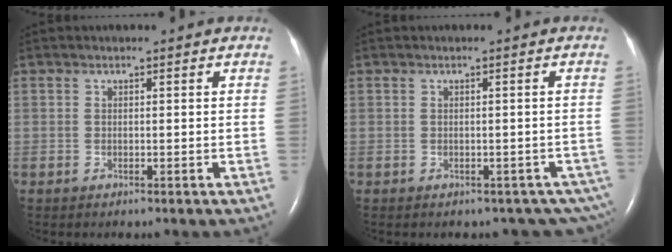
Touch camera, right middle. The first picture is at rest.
{"total": 11.6, "force": [-9.8, 5.4, 3.0], "torque": [-0.034, 0.021, -0.095]}